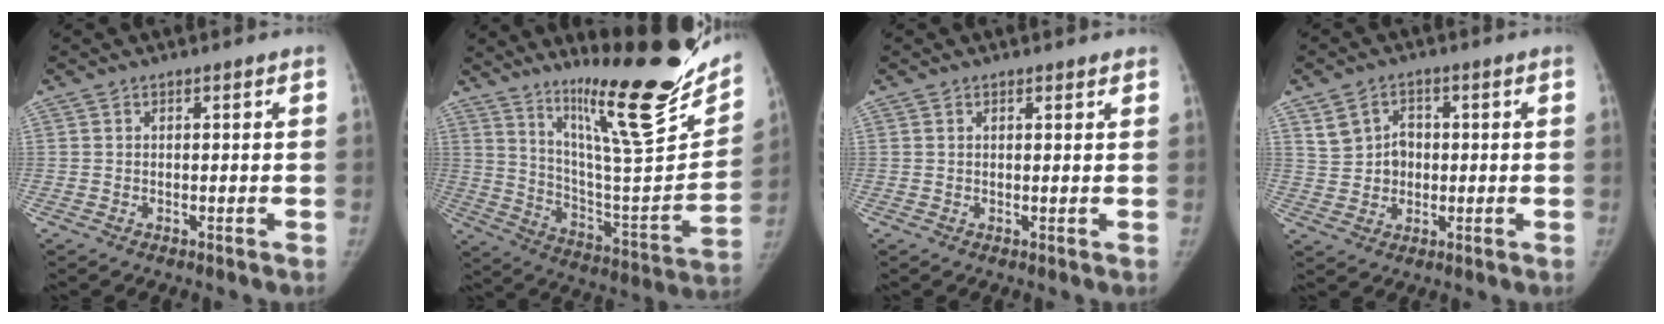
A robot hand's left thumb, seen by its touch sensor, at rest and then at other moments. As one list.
[{"total": 26.2, "force": [19.6, 2.7, 17.3], "torque": [-0.239, -0.136, 0.312]}, {"total": 0.9, "force": [0.8, 0.3, 0.4], "torque": [-0.005, -0.004, 0.011]}, {"total": 6.1, "force": [1.3, 5.3, 2.8], "torque": [-0.023, 0.001, 0.027]}]